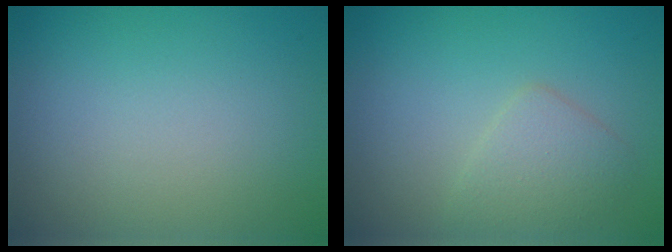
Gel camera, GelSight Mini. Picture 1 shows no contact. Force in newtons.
{"total": 2.4, "press": 2.4, "slide": 0.0}